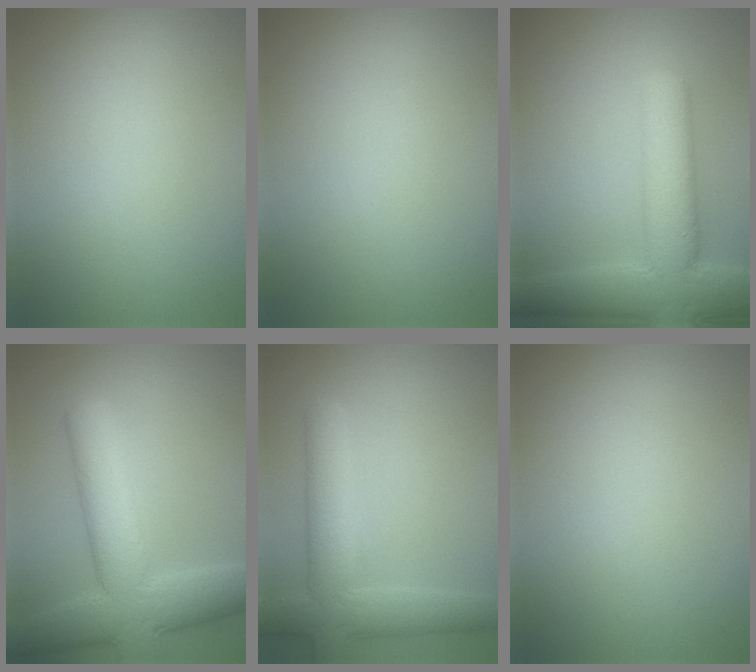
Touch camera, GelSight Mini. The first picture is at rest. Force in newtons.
{"total": 0.0}
{"total": 8.9, "press": 8.9, "slide": 0.4}
{"total": 9.5, "press": 9.4, "slide": 0.6}
{"total": 6.0, "press": 6.0, "slide": 0.6}
{"total": 0.0}